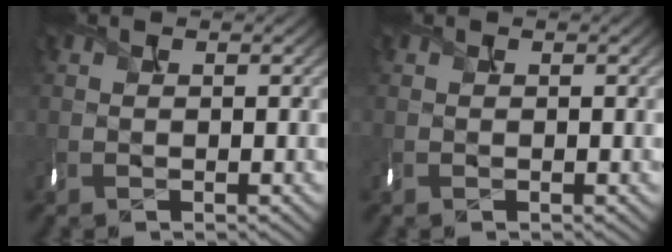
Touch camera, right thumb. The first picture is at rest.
{"total": 0.0}